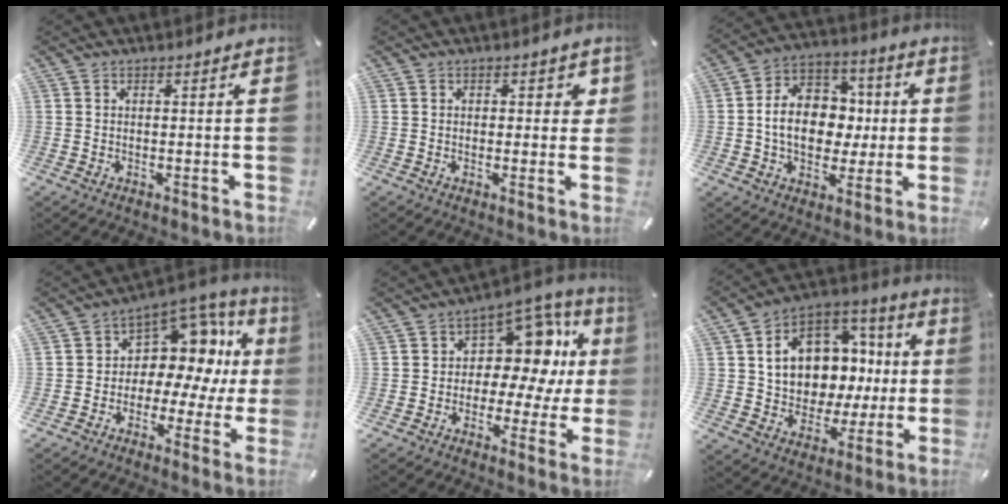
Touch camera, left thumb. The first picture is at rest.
{"total": 2.3, "force": [0.3, 1.7, 1.5], "torque": [-0.006, -0.002, -0.002]}
{"total": 13.9, "force": [-1.0, 11.4, 7.9], "torque": [-0.140, 0.019, -0.012]}
{"total": 12.1, "force": [4.1, 9.2, 6.7], "torque": [-0.093, -0.045, 0.076]}
{"total": 13.5, "force": [3.9, 9.5, 8.7], "torque": [-0.125, -0.037, 0.068]}
{"total": 14.3, "force": [2.2, 12.0, 7.5], "torque": [-0.119, -0.024, 0.049]}